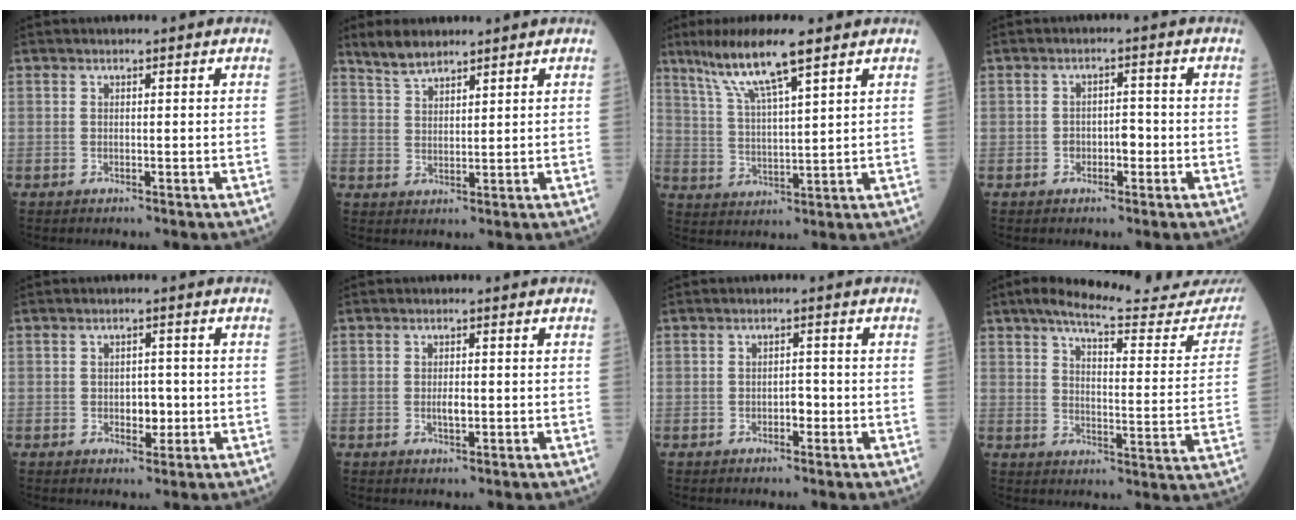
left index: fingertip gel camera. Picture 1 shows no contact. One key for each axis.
{"total": 4.2, "fx": 3.8, "fy": 1.0, "fz": 1.5, "tx": -0.039, "ty": 0.011, "tz": 0.077}
{"total": 9.9, "fx": 6.7, "fy": 0.3, "fz": 7.2, "tx": -0.140, "ty": 0.012, "tz": 0.124}
{"total": 2.5, "fx": -0.9, "fy": 1.4, "fz": 1.9, "tx": -0.026, "ty": 0.011, "tz": -0.014}
{"total": 2.8, "fx": -0.6, "fy": 1.8, "fz": 2.1, "tx": -0.026, "ty": 0.004, "tz": -0.005}
{"total": 1.7, "fx": -0.3, "fy": 0.7, "fz": 1.5, "tx": -0.030, "ty": 0.001, "tz": -0.005}
{"total": 1.7, "fx": -0.7, "fy": 0.9, "fz": 1.2, "tx": -0.014, "ty": 0.005, "tz": -0.013}
{"total": 21.4, "fx": 19.7, "fy": 2.4, "fz": 8.0, "tx": -0.108, "ty": -0.057, "tz": 0.236}